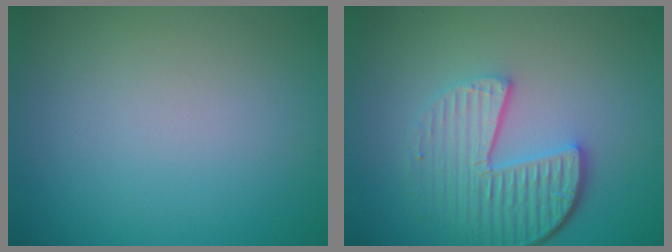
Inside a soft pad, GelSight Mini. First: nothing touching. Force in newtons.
{"total": 5.6, "press": 4.1, "slide": 3.7}